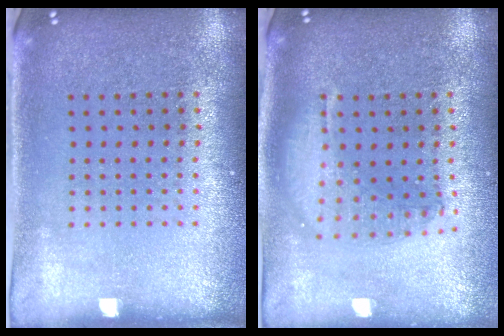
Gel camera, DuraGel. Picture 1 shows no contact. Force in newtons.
{"total": 1.6, "press": 1.4, "slide": 0.7}